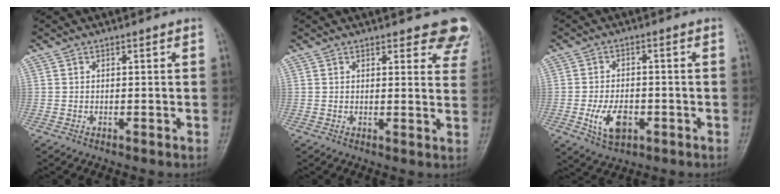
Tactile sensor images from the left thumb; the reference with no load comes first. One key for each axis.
{"total": 9.1, "fx": 7.4, "fy": 3.2, "fz": 4.2, "tx": -0.005, "ty": -0.033, "tz": 0.066}
{"total": 6.8, "fx": -2.2, "fy": 4.1, "fz": 5.0, "tx": -0.087, "ty": 0.005, "tz": -0.034}